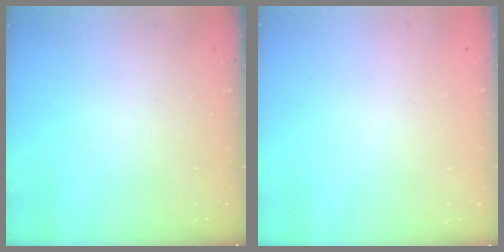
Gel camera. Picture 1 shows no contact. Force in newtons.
{"total": 0.0}